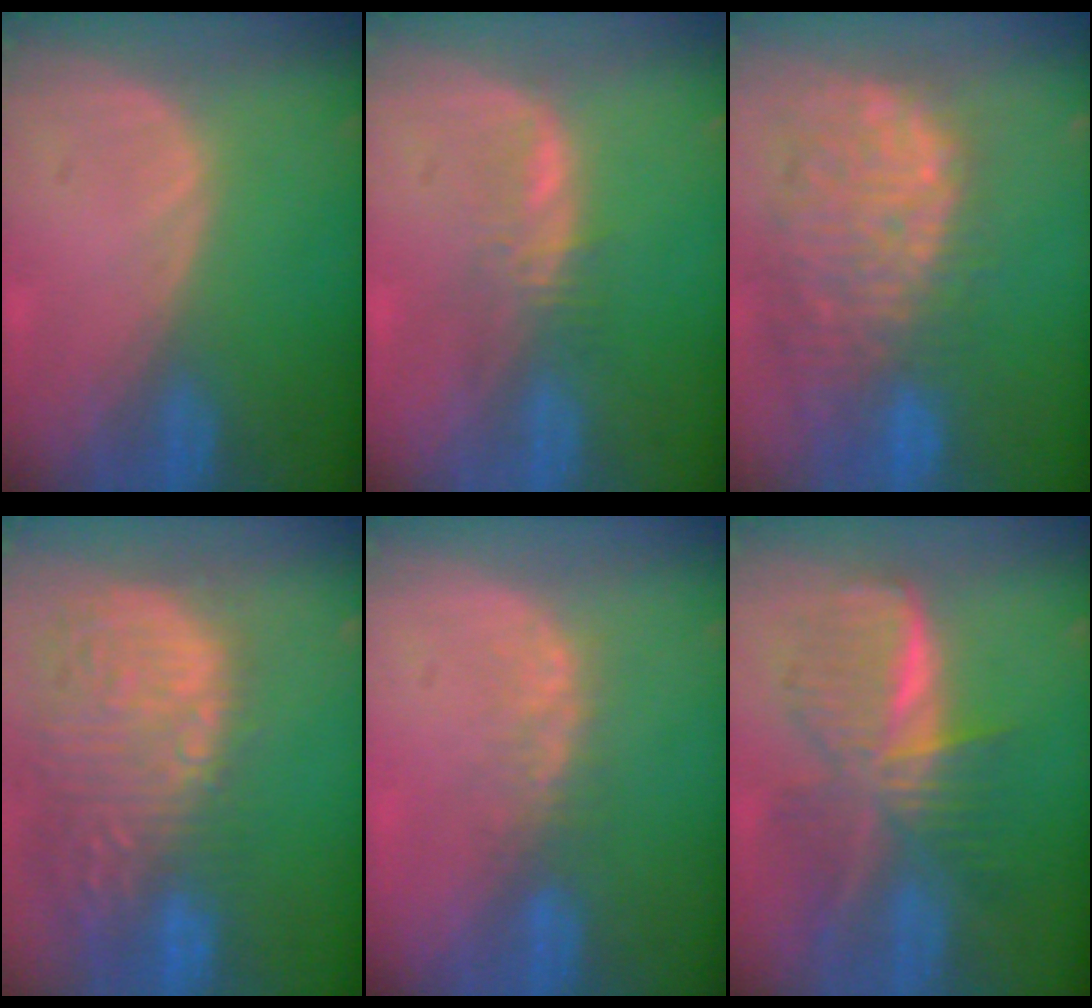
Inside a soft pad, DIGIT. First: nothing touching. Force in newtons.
{"total": 2.9, "press": 2.9, "slide": 0.2}
{"total": 13.1, "press": 11.2, "slide": 6.8}
{"total": 15.4, "press": 12.6, "slide": 8.9}
{"total": 3.1, "press": 2.7, "slide": 1.5}
{"total": 9.1, "press": 9.1, "slide": 0.6}